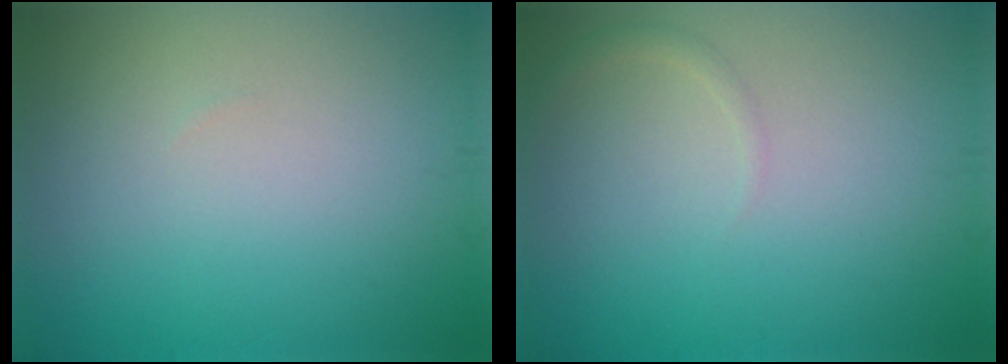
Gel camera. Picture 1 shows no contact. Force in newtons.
{"total": 0.8, "press": 0.8, "slide": 0.1}